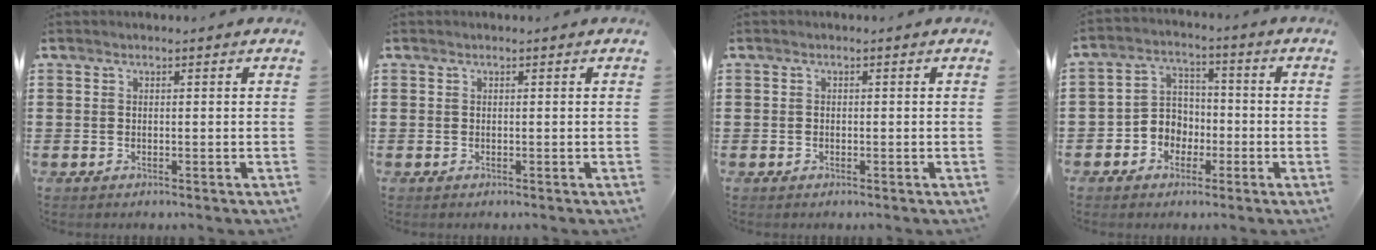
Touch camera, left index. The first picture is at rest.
{"total": 0.0}
{"total": 0.6, "force": [-0.3, 0.4, 0.1], "torque": [-0.005, 0.001, -0.007]}
{"total": 5.0, "force": [-2.2, 4.3, 1.1], "torque": [-0.043, 0.007, -0.049]}